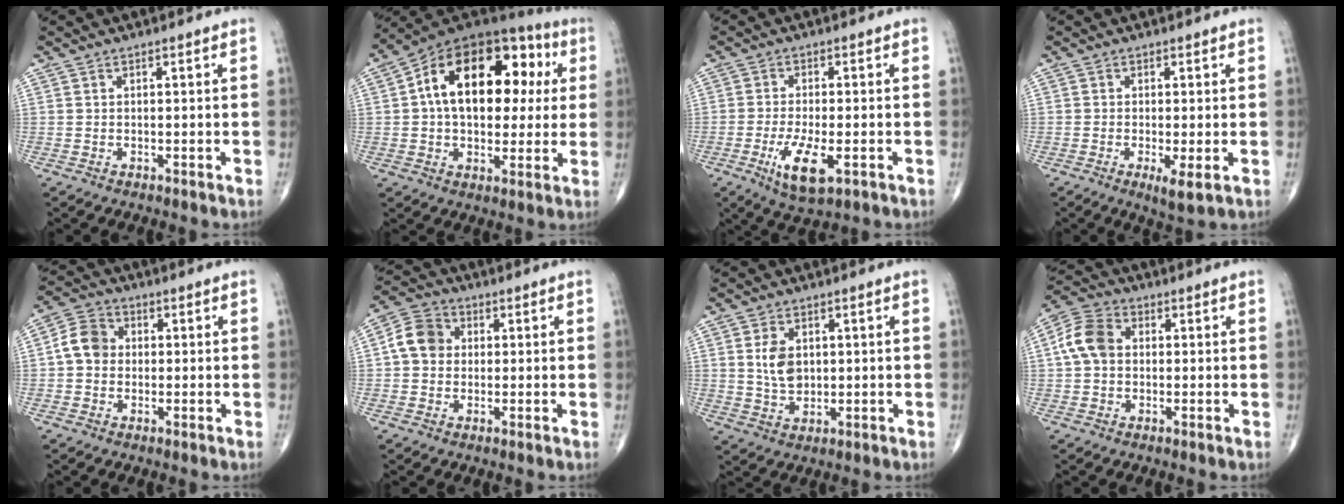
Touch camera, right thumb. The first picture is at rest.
{"total": 23.7, "force": [4.3, 14.0, 18.6], "torque": [-0.260, 0.037, 0.057]}
{"total": 8.4, "force": [-3.0, 2.9, 7.2], "torque": [-0.137, -0.011, -0.048]}
{"total": 3.7, "force": [-1.0, 0.8, 3.4], "torque": [-0.066, -0.014, -0.018]}
{"total": 6.4, "force": [0.0, 5.4, 3.4], "torque": [-0.050, 0.018, -0.010]}
{"total": 7.0, "force": [0.6, 6.0, 3.7], "torque": [-0.057, 0.017, 0.001]}
{"total": 6.0, "force": [1.2, 4.1, 4.2], "torque": [-0.062, -0.009, 0.027]}
{"total": 7.8, "force": [0.7, 5.9, 5.1], "torque": [-0.097, 0.022, 0.004]}